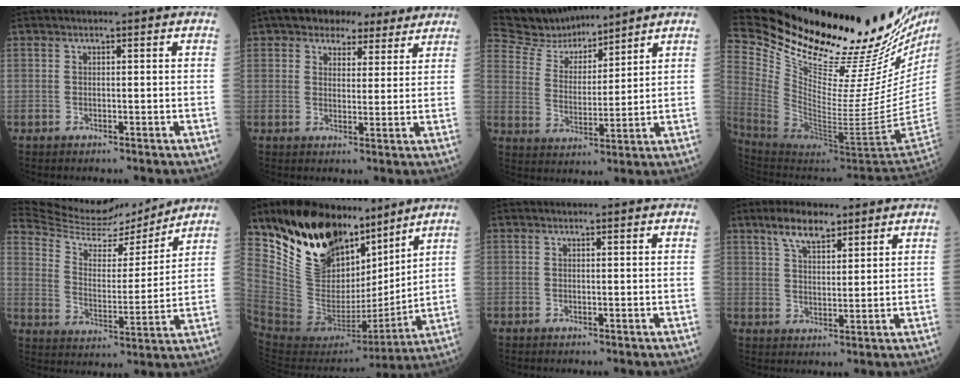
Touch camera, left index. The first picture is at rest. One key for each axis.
{"total": 7.9, "fx": 6.0, "fy": 4.1, "fz": 3.0, "tx": -0.037, "ty": 0.025, "tz": 0.083}
{"total": 9.8, "fx": 9.6, "fy": 1.7, "fz": 1.1, "tx": -0.036, "ty": 0.012, "tz": 0.193}
{"total": 32.5, "fx": 27.8, "fy": 0.8, "fz": 16.7, "tx": -0.282, "ty": -0.126, "tz": 0.412}
{"total": 16.3, "fx": 15.6, "fy": 2.3, "fz": 4.0, "tx": -0.083, "ty": -0.004, "tz": 0.248}
{"total": 21.8, "fx": 15.7, "fy": 10.2, "fz": 11.0, "tx": -0.185, "ty": 0.010, "tz": 0.290}
{"total": 0.0}
{"total": 6.1, "fx": 4.4, "fy": 2.3, "fz": 3.5, "tx": -0.069, "ty": 0.009, "tz": 0.081}